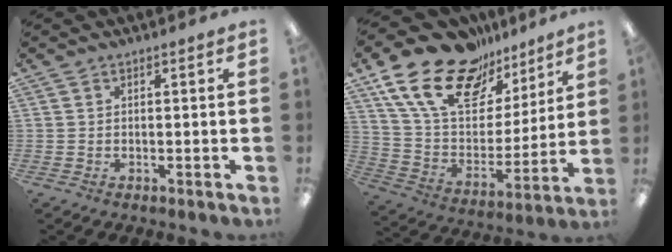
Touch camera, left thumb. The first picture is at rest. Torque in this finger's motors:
{"motor_torque": [0.77, 0.78, 1.45, -1.32, 0.26]}